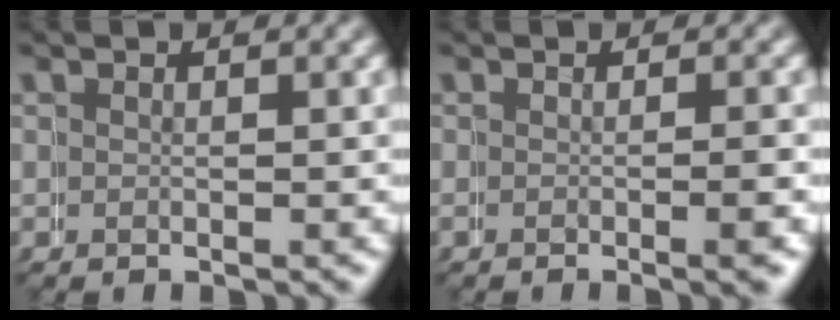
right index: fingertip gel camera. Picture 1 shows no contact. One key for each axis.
{"total": 1.7, "fx": -0.8, "fy": 0.1, "fz": 1.6, "tx": -0.021, "ty": 0.006, "tz": -0.015}